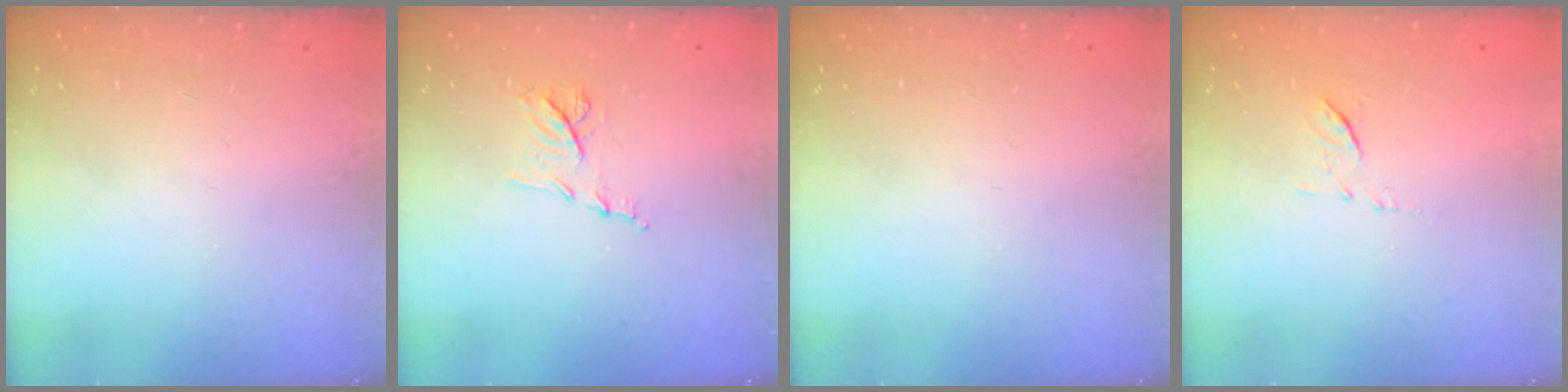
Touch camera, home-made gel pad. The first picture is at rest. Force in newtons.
{"total": 7.3, "press": 7.2, "slide": 0.9}
{"total": 0.0}
{"total": 6.0, "press": 6.0, "slide": 0.6}